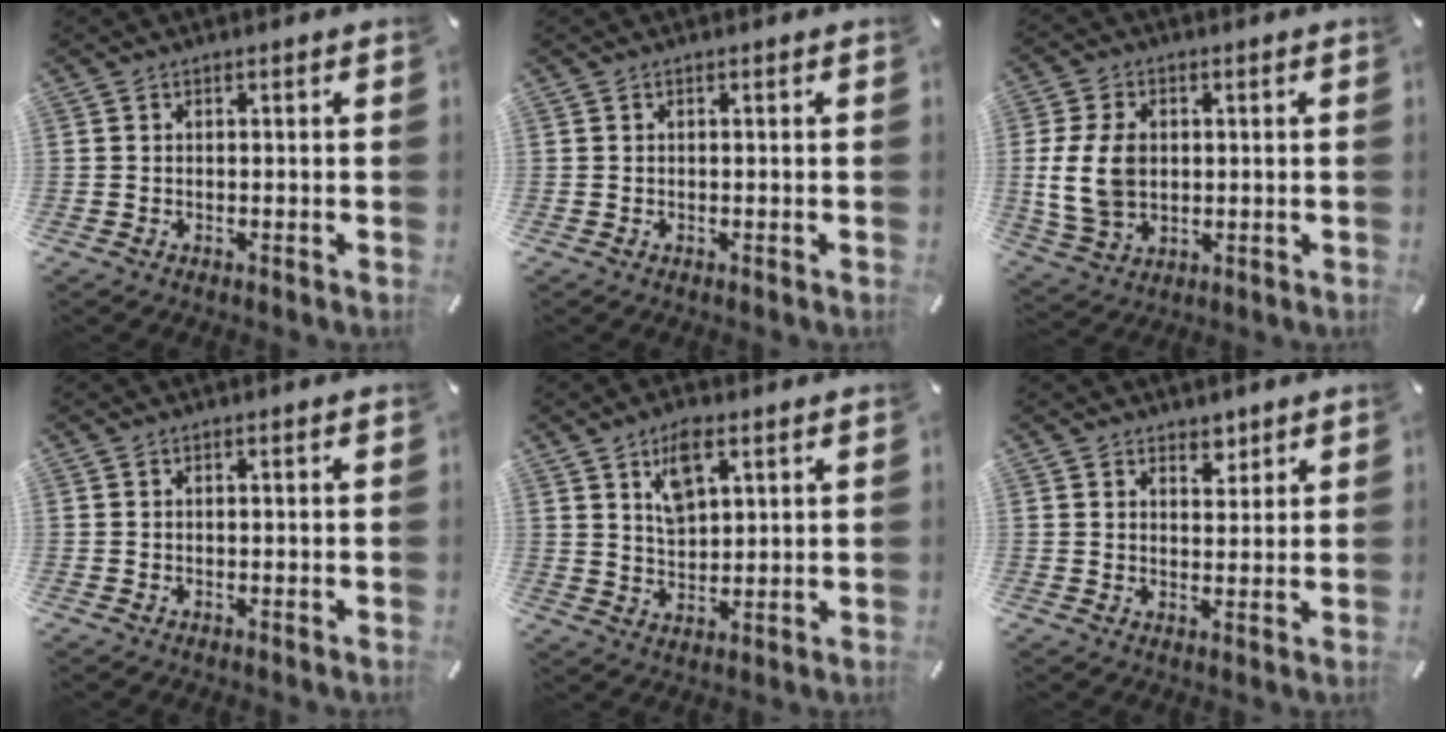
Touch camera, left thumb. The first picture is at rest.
{"total": 0.0}
{"total": 10.9, "force": [0.7, 8.2, 7.1], "torque": [-0.170, 0.006, 0.012]}
{"total": 0.0}
{"total": 7.3, "force": [4.1, 3.9, 4.7], "torque": [-0.080, -0.009, 0.070]}
{"total": 3.6, "force": [2.8, 2.3, 0.4], "torque": [0.017, -0.017, 0.045]}